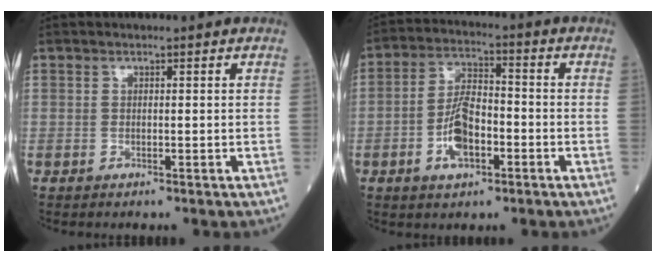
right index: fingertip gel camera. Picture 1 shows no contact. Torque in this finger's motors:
{"motor_torque": [1.39, -0.62, 0.72, 0.20]}